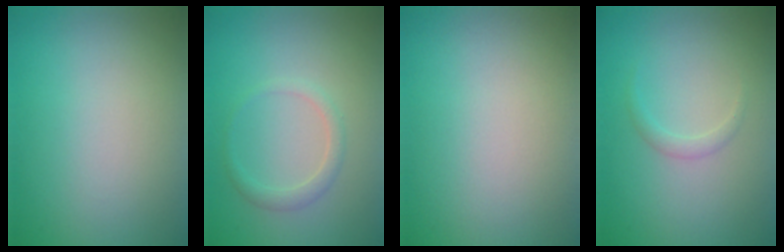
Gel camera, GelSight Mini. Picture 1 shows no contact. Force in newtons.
{"total": 1.5, "press": 1.5, "slide": 0.1}
{"total": 0.0}
{"total": 1.0, "press": 1.0, "slide": 0.1}